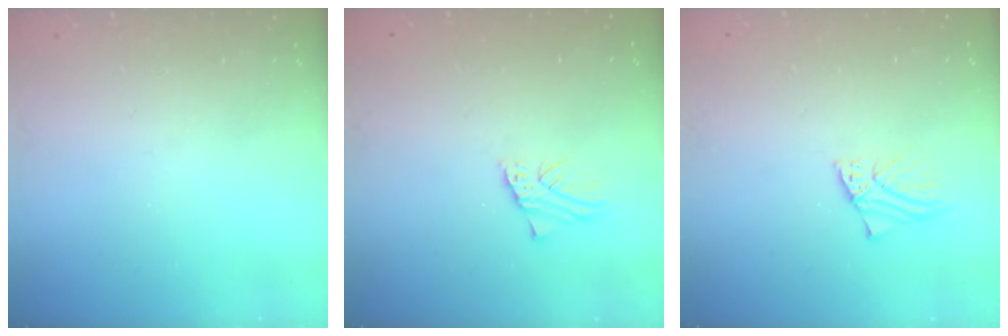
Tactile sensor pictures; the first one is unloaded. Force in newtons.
{"total": 1.5, "press": 1.5, "slide": 0.0}
{"total": 2.1, "press": 2.1, "slide": 0.2}